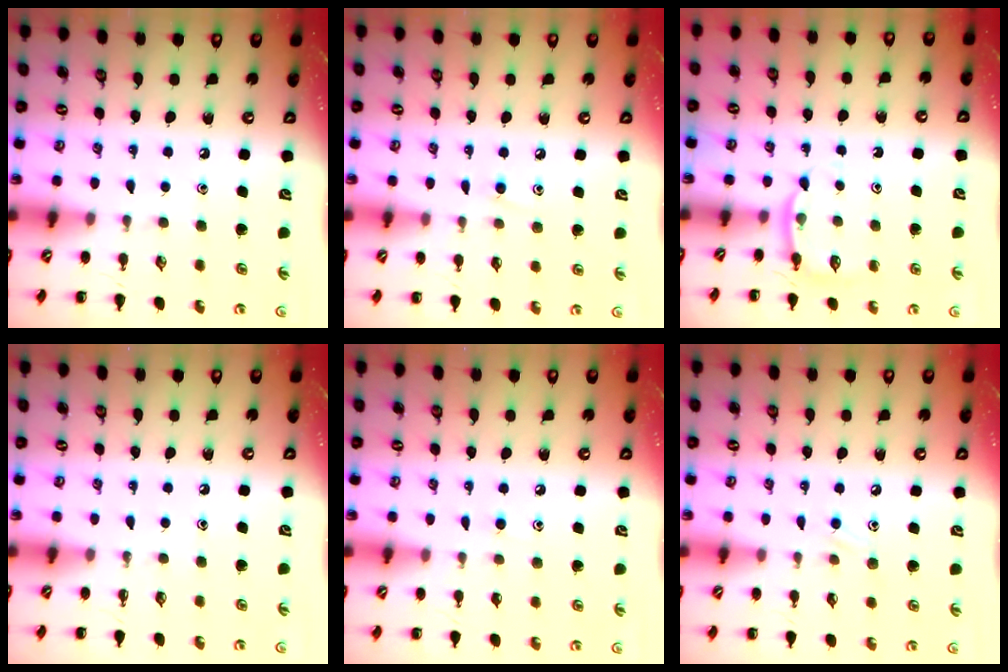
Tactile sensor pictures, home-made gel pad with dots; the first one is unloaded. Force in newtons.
{"total": 7.1, "press": 6.7, "slide": 2.3}
{"total": 4.5, "press": 4.4, "slide": 1.1}
{"total": 0.0}
{"total": 4.9, "press": 4.5, "slide": 1.8}
{"total": 6.6, "press": 6.3, "slide": 1.8}